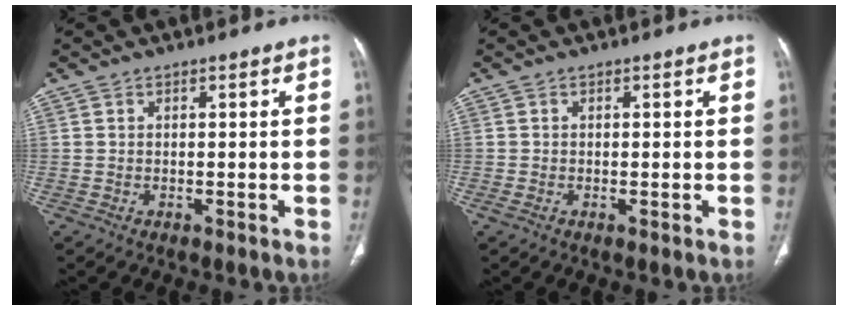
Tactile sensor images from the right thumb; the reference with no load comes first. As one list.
[{"total": 0.8, "force": [-0.2, 0.3, 0.7], "torque": [-0.022, -0.003, -0.006]}]